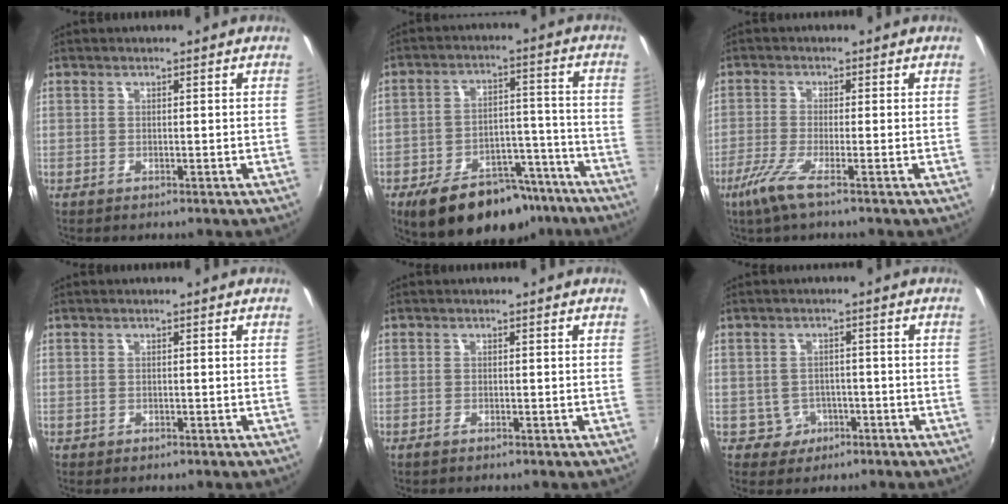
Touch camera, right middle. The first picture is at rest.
{"total": 17.7, "force": [-12.9, 8.7, 8.4], "torque": [-0.154, 0.025, -0.169]}
{"total": 5.4, "force": [-3.4, -0.3, 4.2], "torque": [-0.106, -0.016, -0.069]}
{"total": 0.5, "force": [-0.4, 0.4, 0.1], "torque": [-0.002, -0.002, -0.007]}
{"total": 0.8, "force": [-0.6, 0.1, 0.4], "torque": [-0.009, -0.002, -0.013]}
{"total": 4.1, "force": [-1.8, 3.6, 0.4], "torque": [-0.018, 0.010, -0.022]}